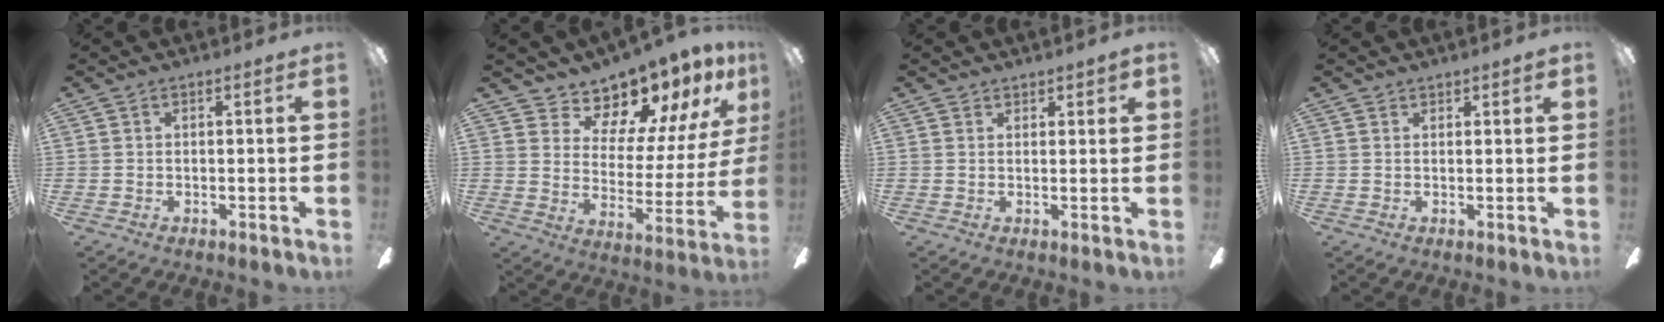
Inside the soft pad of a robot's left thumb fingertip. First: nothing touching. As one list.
[{"total": 12.7, "force": [11.1, 5.4, 3.1], "torque": [-0.053, -0.103, 0.197]}, {"total": 1.8, "force": [1.5, 0.8, 0.5], "torque": [-0.002, -0.005, 0.027]}, {"total": 1.4, "force": [1.1, 0.6, 0.5], "torque": [-0.003, -0.004, 0.020]}]